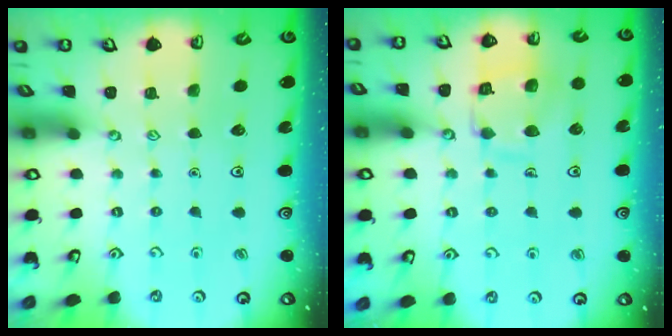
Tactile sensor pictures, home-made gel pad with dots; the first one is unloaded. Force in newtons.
{"total": 12.4, "press": 12.4, "slide": 1.2}